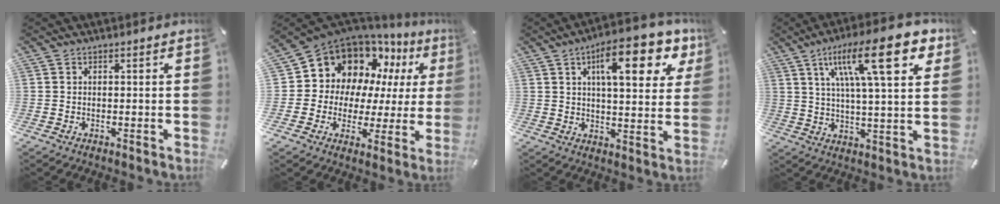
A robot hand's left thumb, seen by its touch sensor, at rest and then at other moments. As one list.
[{"total": 13.8, "force": [8.4, 10.4, 3.5], "torque": [-0.083, -0.075, 0.159]}, {"total": 16.6, "force": [8.1, 6.0, 13.1], "torque": [-0.194, -0.026, 0.124]}, {"total": 21.0, "force": [9.7, 5.6, 17.7], "torque": [-0.291, -0.024, 0.143]}]